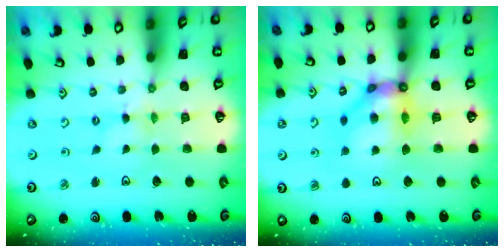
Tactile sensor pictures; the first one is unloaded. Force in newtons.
{"total": 11.8, "press": 11.8, "slide": 1.0}